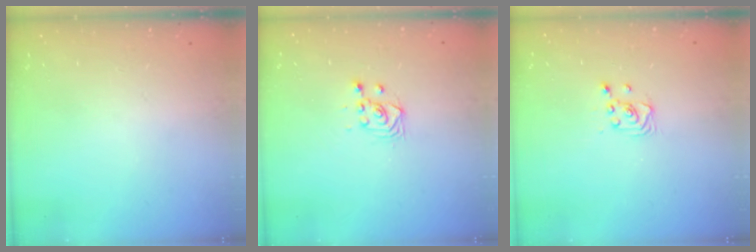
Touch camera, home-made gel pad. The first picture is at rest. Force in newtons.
{"total": 2.9, "press": 2.9, "slide": 0.6}
{"total": 2.6, "press": 2.6, "slide": 0.2}